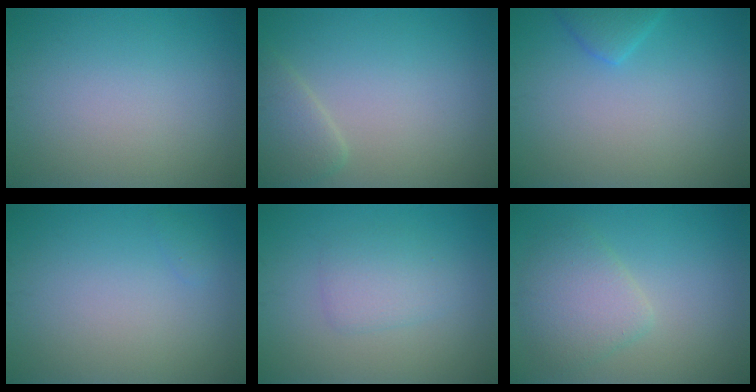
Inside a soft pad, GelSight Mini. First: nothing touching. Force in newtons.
{"total": 2.4, "press": 2.4, "slide": 0.2}
{"total": 1.8, "press": 1.8, "slide": 0.1}
{"total": 0.5, "press": 0.5, "slide": 0.0}
{"total": 2.3, "press": 2.3, "slide": 0.0}
{"total": 3.7, "press": 3.7, "slide": 0.2}